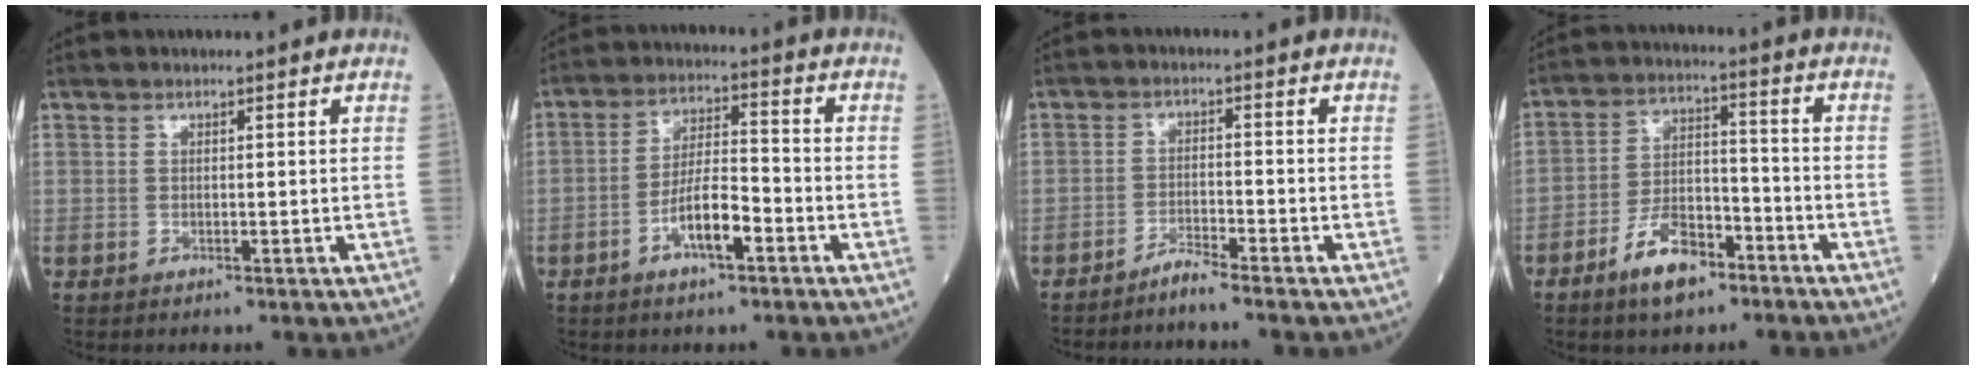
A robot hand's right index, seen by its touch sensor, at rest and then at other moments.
{"total": 7.1, "force": [-3.4, 1.7, 6.0], "torque": [-0.116, 0.008, -0.063]}
{"total": 2.8, "force": [-2.6, -0.7, 0.8], "torque": [-0.017, -0.008, -0.052]}
{"total": 8.9, "force": [-5.8, 3.6, 5.7], "torque": [-0.111, 0.008, -0.106]}